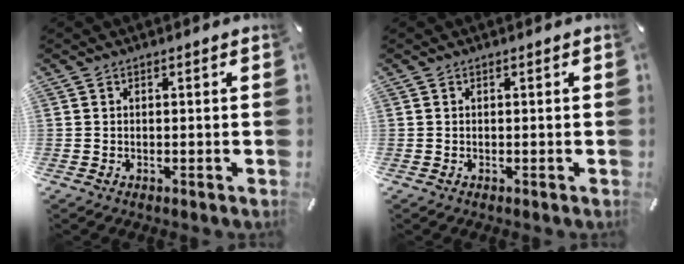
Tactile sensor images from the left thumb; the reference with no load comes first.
{"total": 0.0}